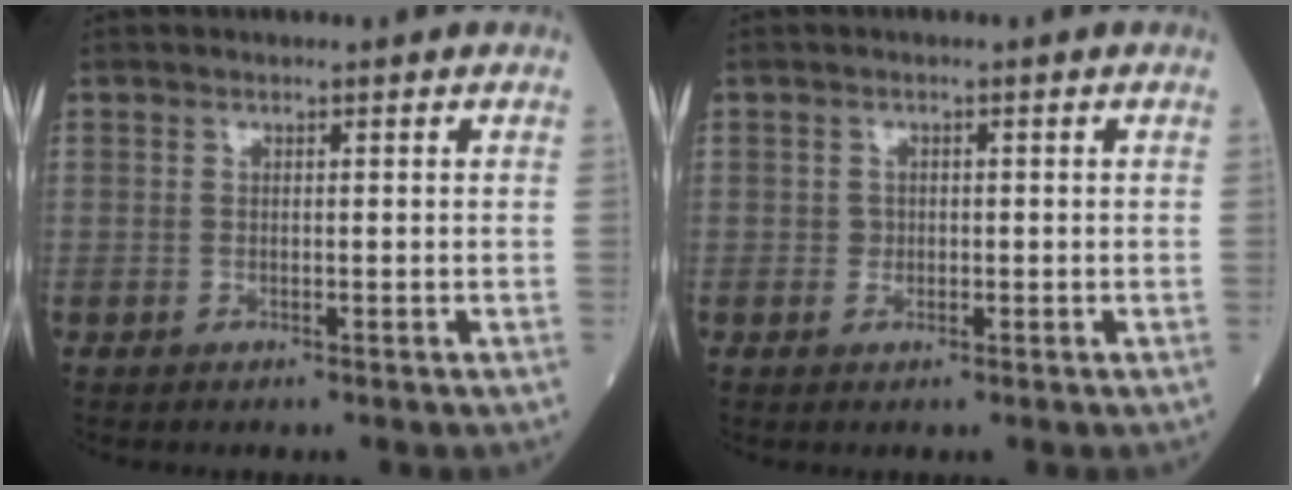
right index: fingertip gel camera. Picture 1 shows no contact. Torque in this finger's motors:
{"motor_torque": [-0.04, 0.10, -0.06, -0.01]}